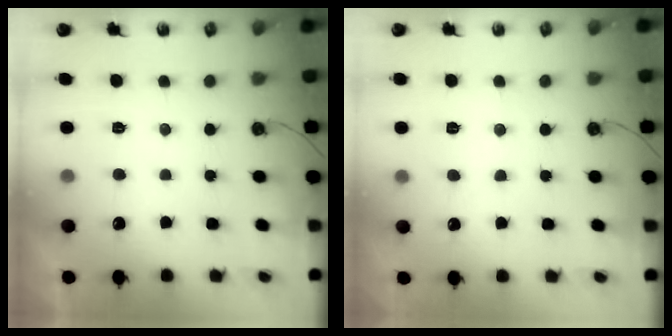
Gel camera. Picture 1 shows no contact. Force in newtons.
{"total": 5.6, "press": 5.6, "slide": 0.8}